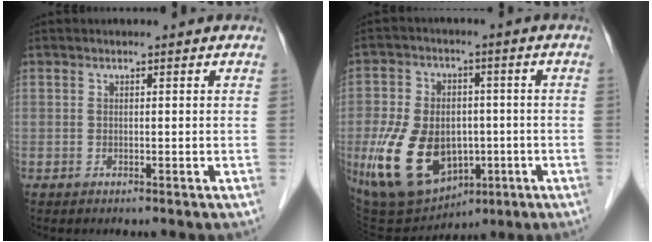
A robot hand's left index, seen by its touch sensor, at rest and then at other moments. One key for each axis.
{"total": 15.1, "fx": -3.7, "fy": 10.1, "fz": 10.7, "tx": -0.217, "ty": -0.001, "tz": -0.041}